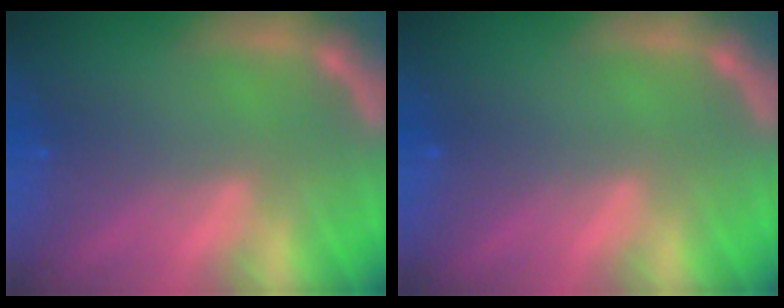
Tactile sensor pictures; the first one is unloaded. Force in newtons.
{"total": 0.0}